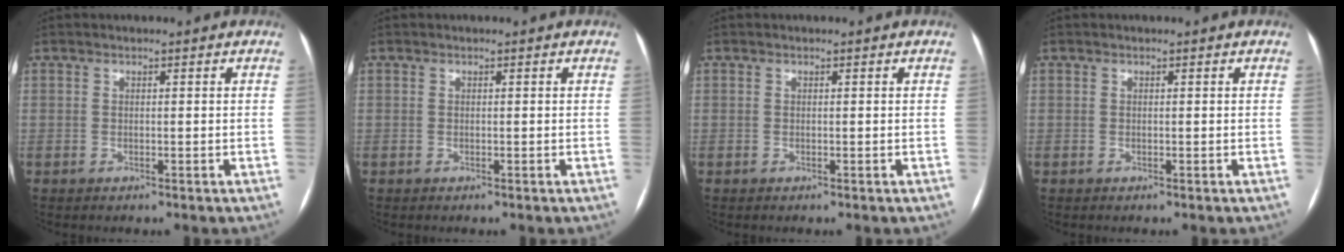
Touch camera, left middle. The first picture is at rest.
{"total": 0.0}
{"total": 0.0}
{"total": 0.0}